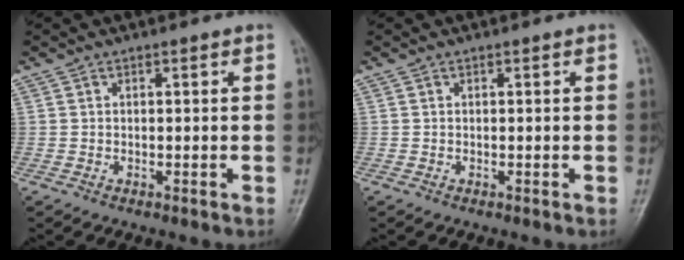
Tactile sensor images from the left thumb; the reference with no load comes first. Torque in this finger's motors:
{"motor_torque": [0.00, 0.00, 0.00, 0.00, 0.00]}